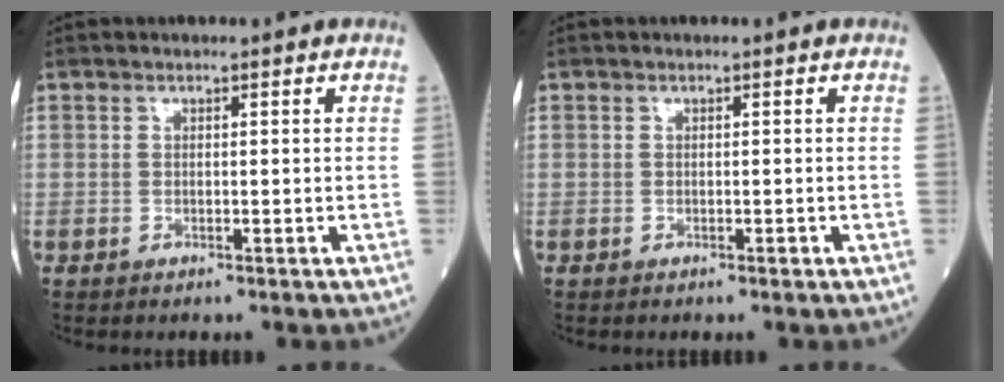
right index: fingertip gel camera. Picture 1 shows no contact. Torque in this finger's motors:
{"motor_torque": [0.00, 0.00, 0.00, -0.01]}